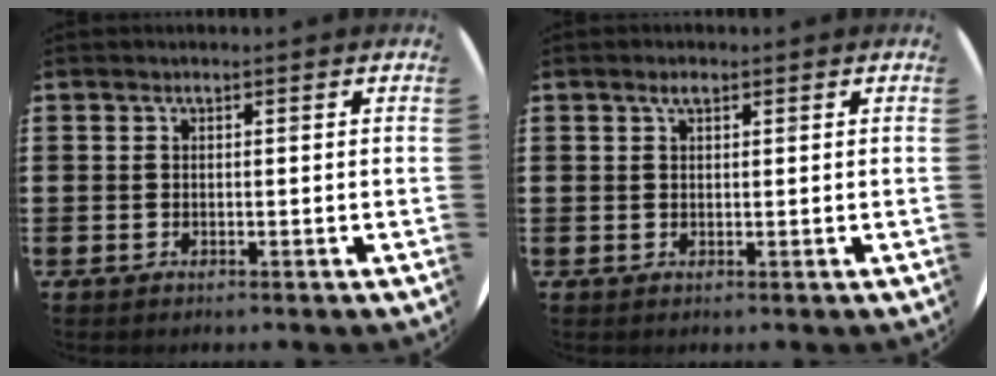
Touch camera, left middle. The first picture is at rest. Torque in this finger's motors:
{"motor_torque": [0.25, 0.01, -0.02, -0.01]}